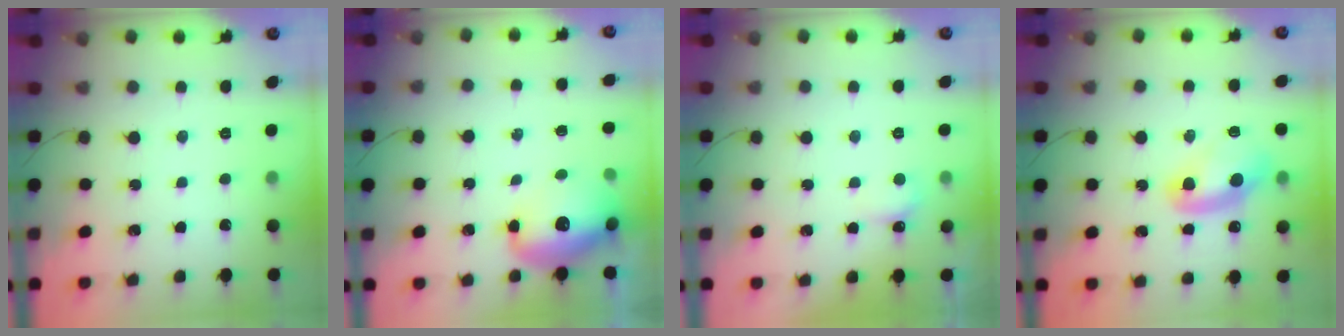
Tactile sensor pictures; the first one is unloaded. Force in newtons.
{"total": 14.1, "press": 13.7, "slide": 3.3}
{"total": 5.5, "press": 4.1, "slide": 3.7}
{"total": 10.2, "press": 10.2, "slide": 0.7}